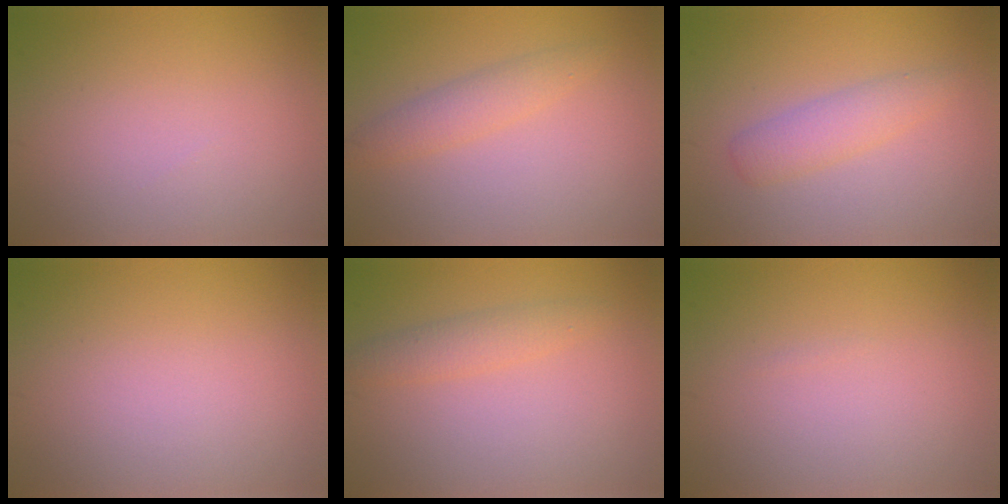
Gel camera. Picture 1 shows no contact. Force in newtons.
{"total": 2.1, "press": 2.1, "slide": 0.0}
{"total": 2.4, "press": 2.4, "slide": 0.0}
{"total": 0.0}
{"total": 2.0, "press": 2.0, "slide": 0.2}
{"total": 0.0}